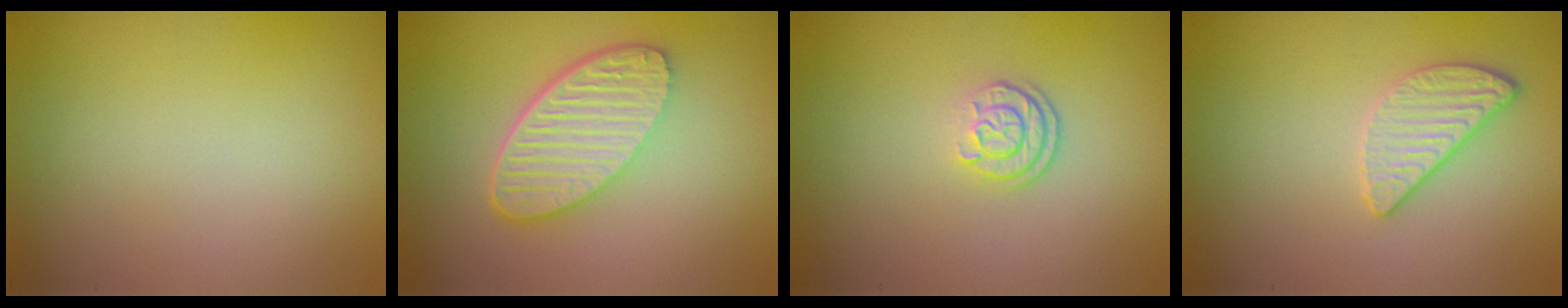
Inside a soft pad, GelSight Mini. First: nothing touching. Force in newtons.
{"total": 5.9, "press": 4.3, "slide": 4.1}
{"total": 2.1, "press": 1.8, "slide": 1.2}
{"total": 2.4, "press": 2.2, "slide": 0.9}